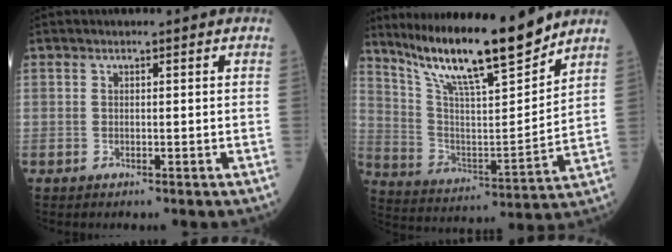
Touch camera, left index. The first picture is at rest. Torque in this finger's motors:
{"motor_torque": [1.07, -1.07, 0.43, 0.15]}